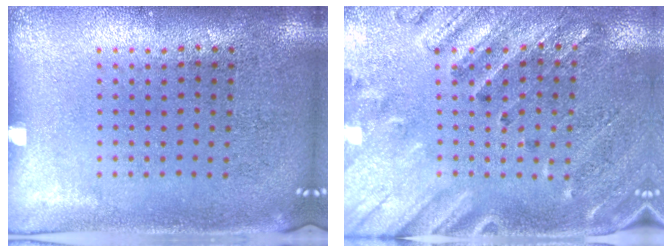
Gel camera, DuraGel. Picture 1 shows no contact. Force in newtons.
{"total": 2.5, "press": 2.1, "slide": 1.4}